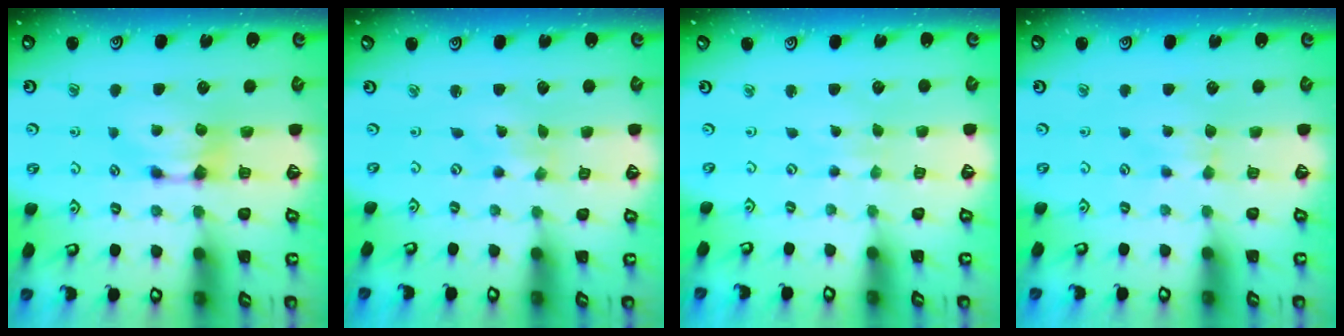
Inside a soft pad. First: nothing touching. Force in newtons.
{"total": 5.1, "press": 5.1, "slide": 0.7}
{"total": 4.5, "press": 4.5, "slide": 0.3}
{"total": 2.6, "press": 2.6, "slide": 0.4}